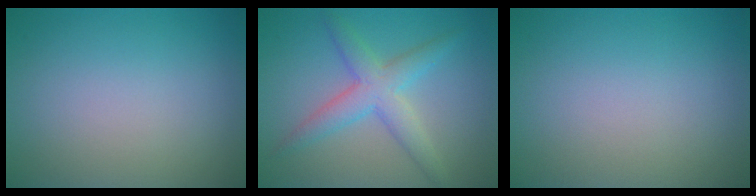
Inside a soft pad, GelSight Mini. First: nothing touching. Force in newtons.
{"total": 4.1, "press": 4.1, "slide": 0.0}
{"total": 0.0}